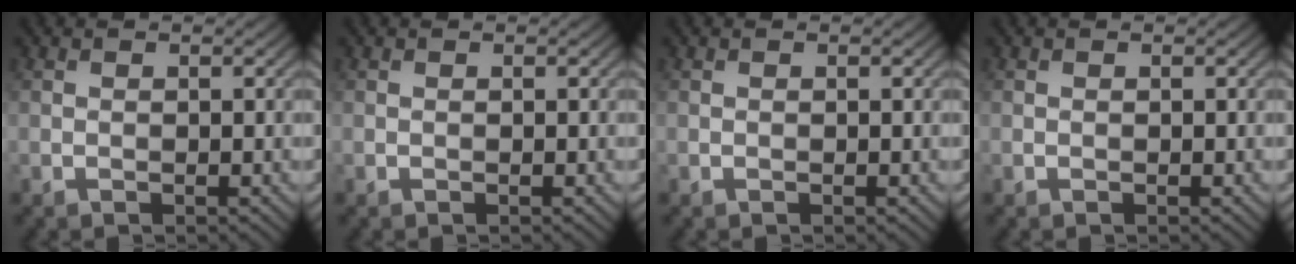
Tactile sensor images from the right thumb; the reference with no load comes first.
{"total": 0.0}
{"total": 0.0}
{"total": 0.0}